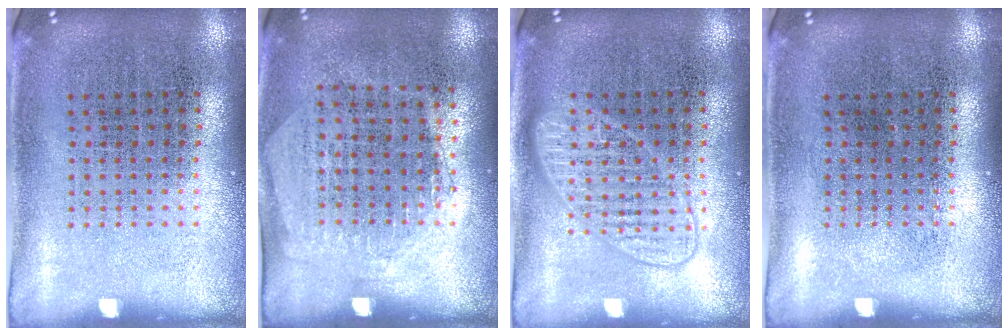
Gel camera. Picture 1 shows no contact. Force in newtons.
{"total": 1.3, "press": 1.1, "slide": 0.7}
{"total": 2.7, "press": 2.7, "slide": 0.4}
{"total": 0.0}